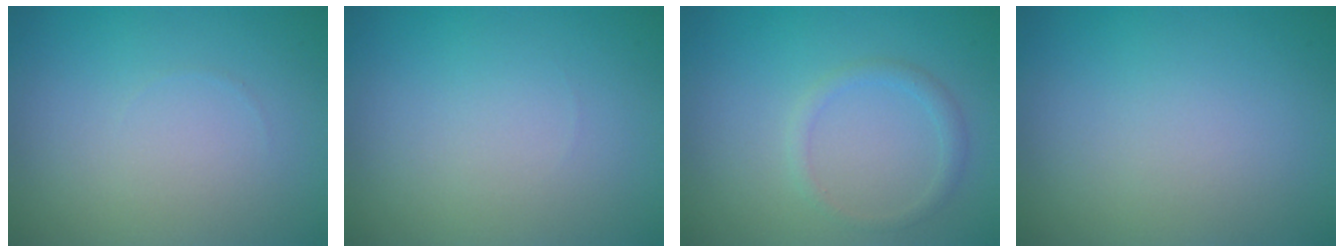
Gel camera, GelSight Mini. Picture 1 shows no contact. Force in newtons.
{"total": 0.0}
{"total": 1.4, "press": 1.4, "slide": 0.1}
{"total": 0.0}